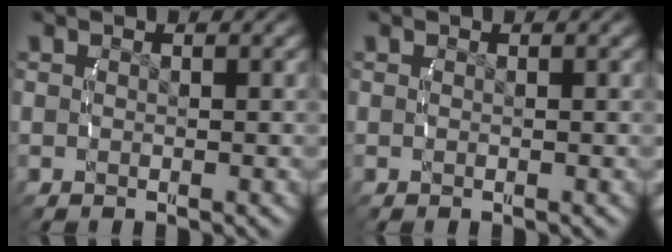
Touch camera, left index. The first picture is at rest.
{"total": 0.0}